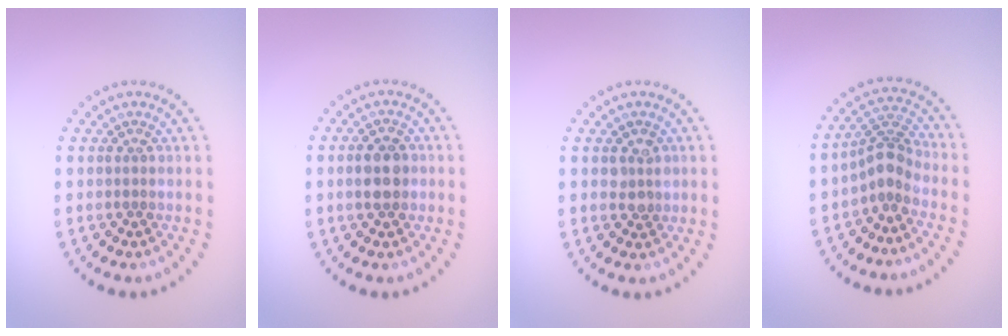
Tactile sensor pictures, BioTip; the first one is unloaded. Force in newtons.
{"total": 2.6, "press": 2.6, "slide": 0.2}
{"total": 1.7, "press": 1.7, "slide": 0.3}
{"total": 2.8, "press": 2.1, "slide": 2.0}